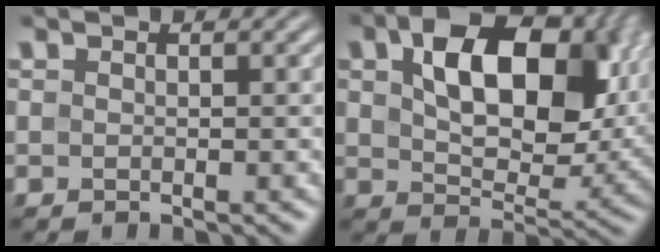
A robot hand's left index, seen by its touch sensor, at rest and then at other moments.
{"total": 12.6, "force": [3.4, 7.6, 9.4], "torque": [-0.142, -0.001, 0.064]}